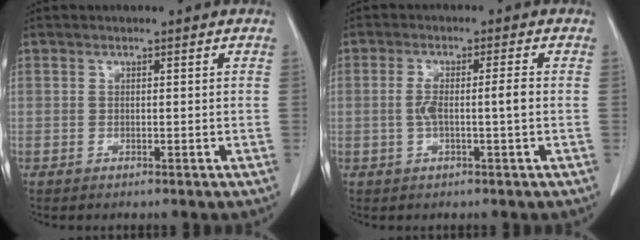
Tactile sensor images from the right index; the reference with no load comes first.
{"total": 4.4, "force": [-0.5, 0.2, 4.3], "torque": [-0.089, 0.009, -0.005]}